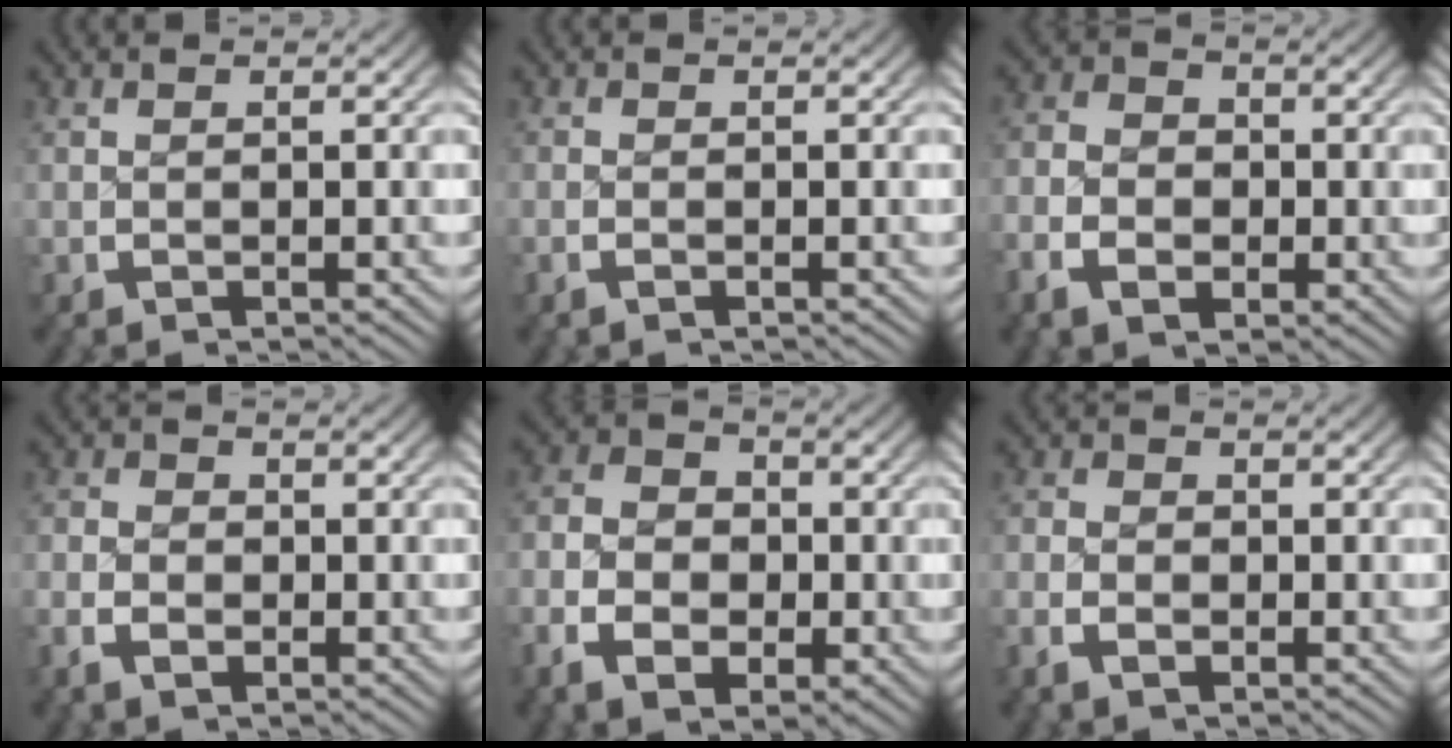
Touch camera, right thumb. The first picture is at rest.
{"total": 0.7, "force": [-0.5, 0.1, 0.4], "torque": [-0.011, -0.003, -0.010]}
{"total": 4.4, "force": [-1.0, 3.3, 2.8], "torque": [-0.045, -0.006, -0.020]}
{"total": 2.7, "force": [-0.8, 2.1, 1.5], "torque": [-0.024, -0.003, -0.016]}
{"total": 7.0, "force": [-1.0, 5.2, 4.5], "torque": [-0.086, -0.018, -0.014]}
{"total": 2.4, "force": [-0.8, 1.8, 1.3], "torque": [-0.021, -0.003, -0.017]}